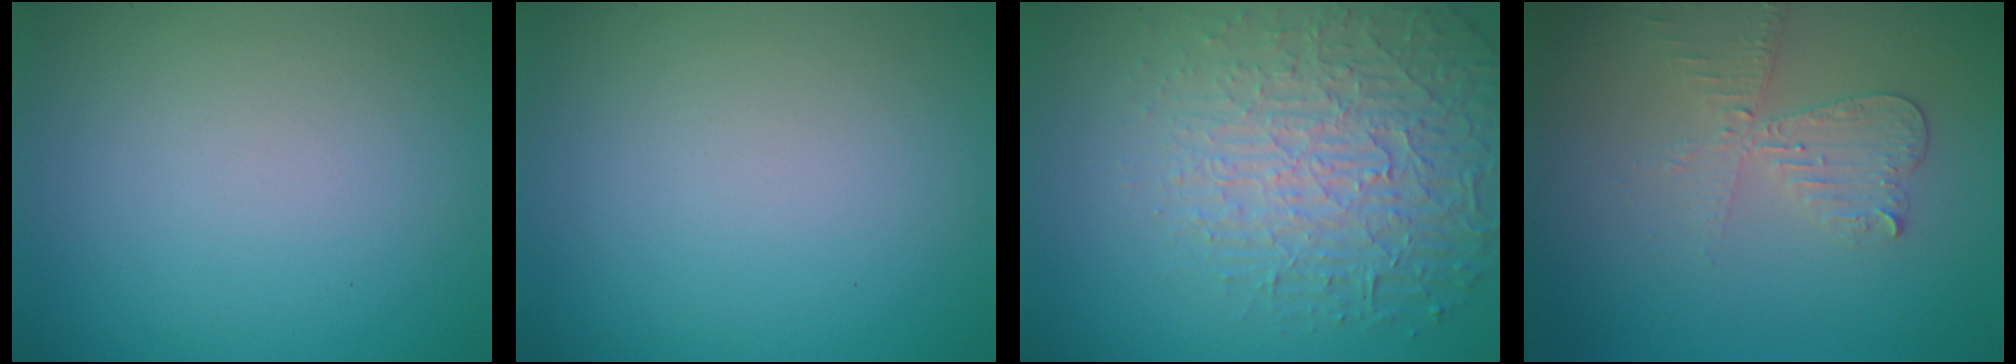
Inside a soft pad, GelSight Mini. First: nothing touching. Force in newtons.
{"total": 0.0}
{"total": 6.4, "press": 5.0, "slide": 4.0}
{"total": 3.0, "press": 2.8, "slide": 1.1}